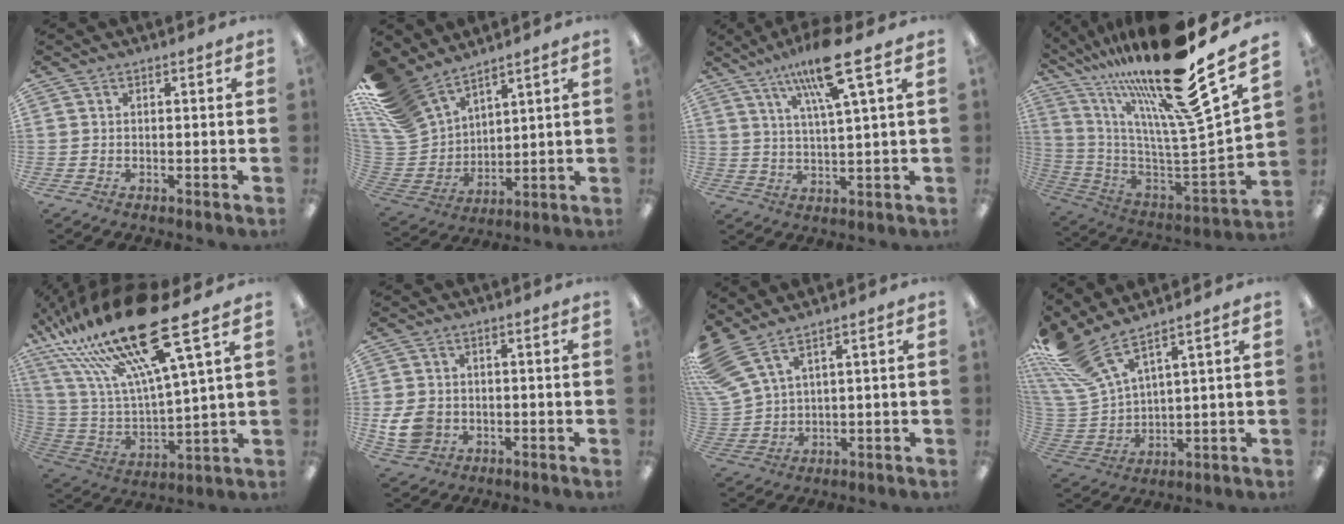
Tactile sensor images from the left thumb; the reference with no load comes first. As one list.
[{"total": 16.3, "force": [12.8, 8.1, 5.9], "torque": [-0.172, -0.078, 0.247]}, {"total": 13.2, "force": [8.0, 2.0, 10.3], "torque": [-0.190, -0.021, 0.129]}, {"total": 24.8, "force": [18.9, 1.1, 16.0], "torque": [-0.246, -0.161, 0.296]}, {"total": 27.9, "force": [18.9, 5.9, 19.7], "torque": [-0.402, -0.112, 0.302]}, {"total": 7.6, "force": [-1.1, 6.3, 4.1], "torque": [-0.097, 0.007, -0.018]}, {"total": 9.4, "force": [6.3, 3.6, 5.9], "torque": [-0.138, -0.021, 0.123]}, {"total": 13.3, "force": [10.0, 4.6, 7.4], "torque": [-0.184, -0.058, 0.188]}]